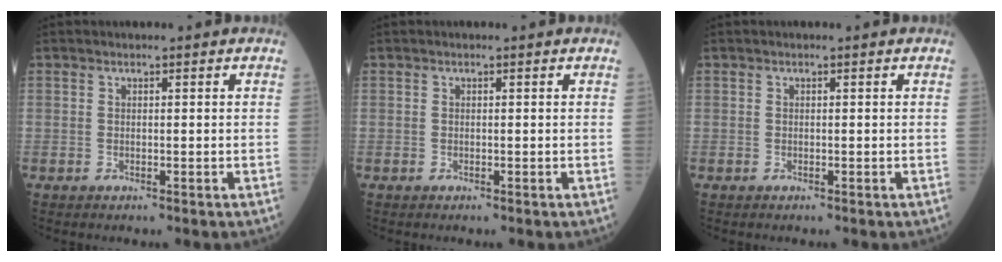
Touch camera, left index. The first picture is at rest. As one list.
[{"total": 0.0}, {"total": 0.0}]